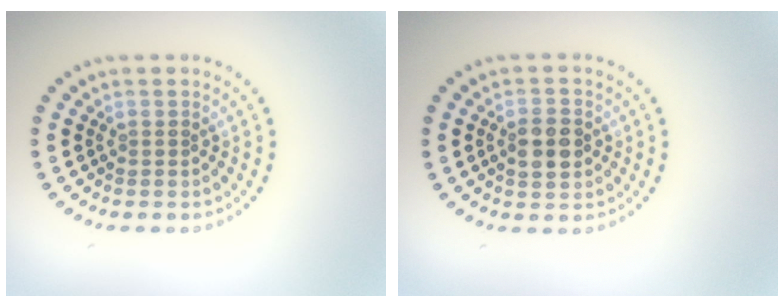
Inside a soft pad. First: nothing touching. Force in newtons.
{"total": 3.3, "press": 3.3, "slide": 0.2}